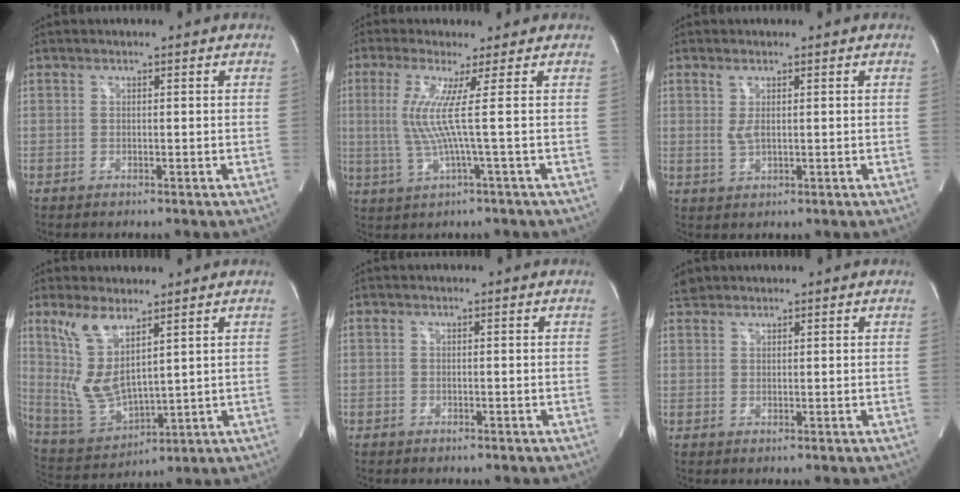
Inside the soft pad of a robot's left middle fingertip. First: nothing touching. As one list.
[{"total": 6.4, "force": [0.7, -2.1, 6.0], "torque": [-0.137, -0.003, 0.019]}, {"total": 2.3, "force": [0.5, 0.7, 2.1], "torque": [-0.049, -0.002, 0.016]}, {"total": 9.6, "force": [4.8, 2.8, 7.8], "torque": [-0.176, -0.009, 0.111]}, {"total": 0.7, "force": [-0.5, 0.5, 0.0], "torque": [-0.006, 0.003, -0.009]}, {"total": 1.7, "force": [1.5, 0.7, 0.0], "torque": [-0.003, 0.010, 0.029]}]